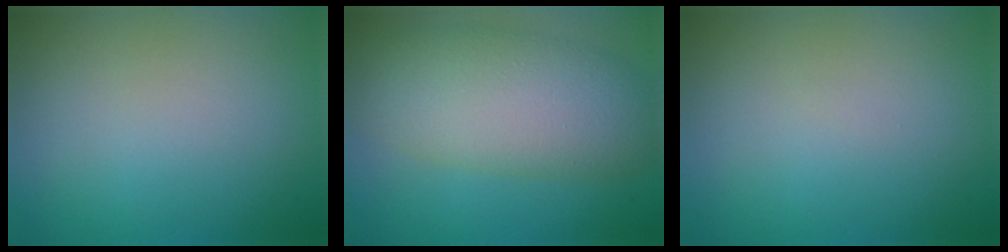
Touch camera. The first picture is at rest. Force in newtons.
{"total": 8.5, "press": 8.5, "slide": 0.3}
{"total": 0.0}